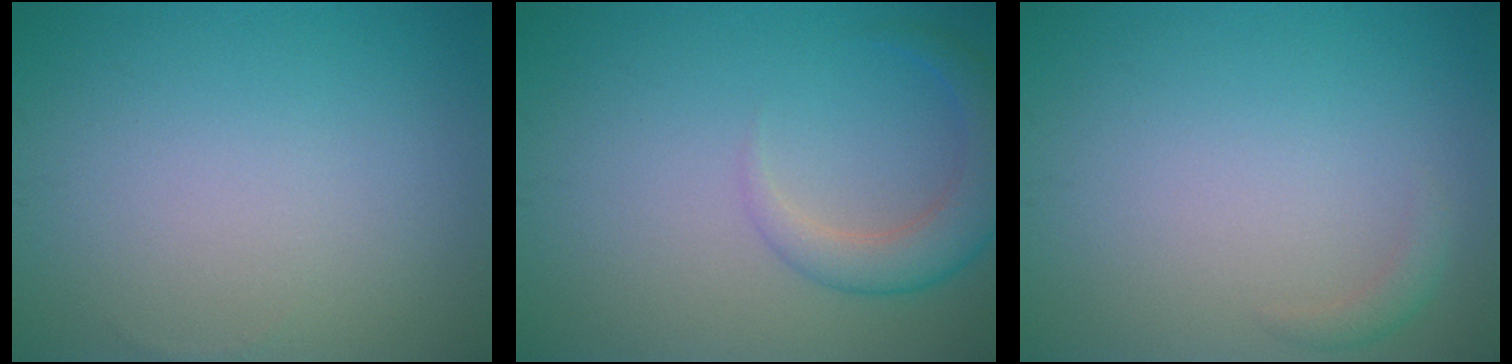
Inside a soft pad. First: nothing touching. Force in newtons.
{"total": 3.5, "press": 3.5, "slide": 0.3}
{"total": 1.0, "press": 1.0, "slide": 0.0}